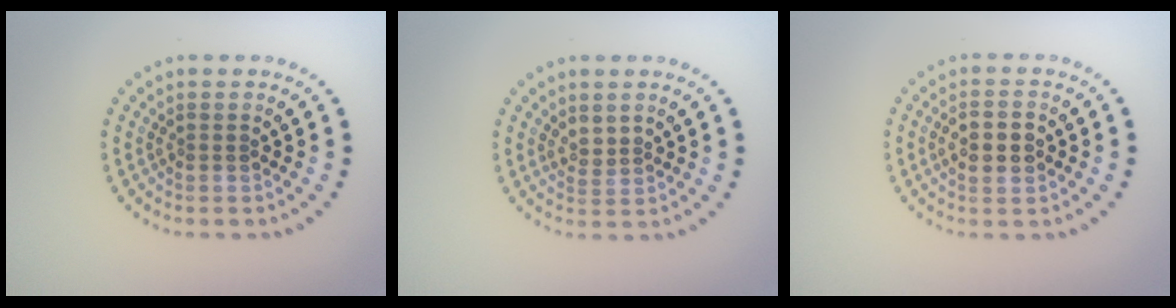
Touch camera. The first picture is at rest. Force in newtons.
{"total": 1.5, "press": 1.2, "slide": 0.8}
{"total": 2.6, "press": 2.6, "slide": 0.0}